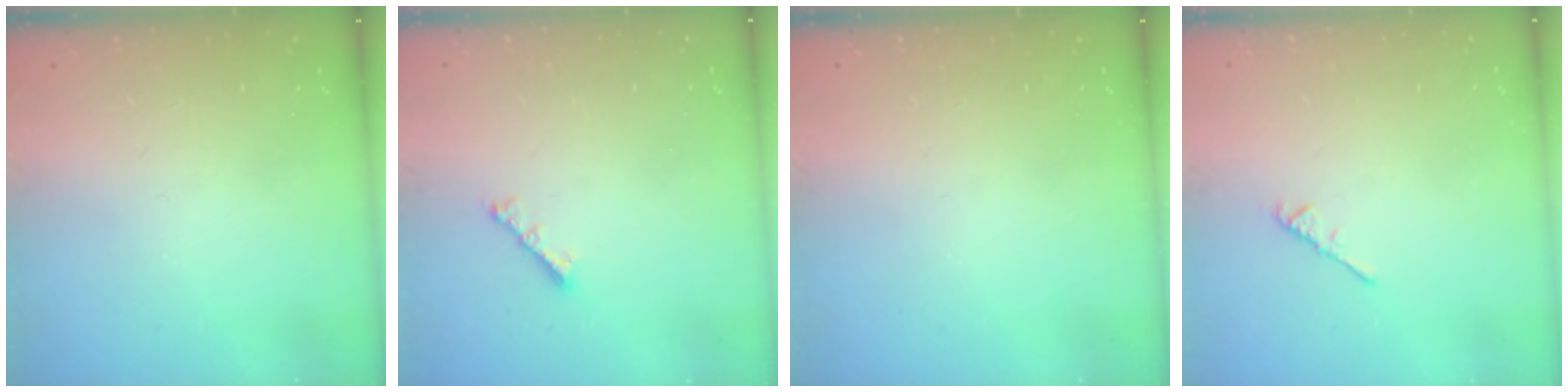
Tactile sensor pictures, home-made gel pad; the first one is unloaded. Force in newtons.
{"total": 2.8, "press": 2.7, "slide": 0.6}
{"total": 0.0}
{"total": 2.4, "press": 2.3, "slide": 0.6}